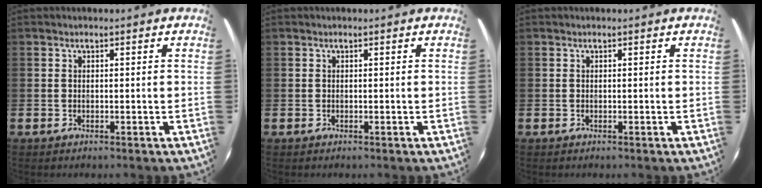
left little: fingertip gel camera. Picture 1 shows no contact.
{"total": 0.0}
{"total": 0.0}